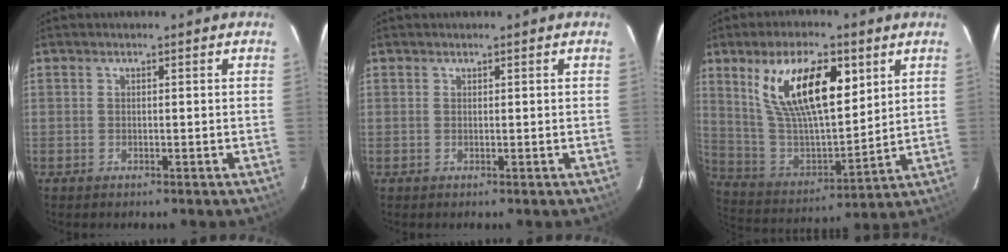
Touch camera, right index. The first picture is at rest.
{"total": 0.0}
{"total": 19.2, "force": [8.6, 7.6, 15.4], "torque": [-0.276, 0.005, 0.169]}